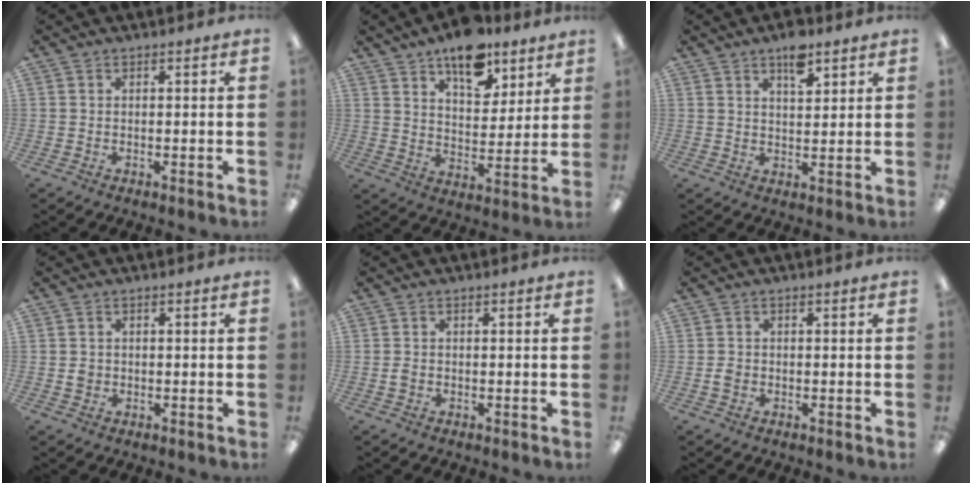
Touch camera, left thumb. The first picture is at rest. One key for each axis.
{"total": 13.7, "fx": 9.9, "fy": 6.7, "fz": 6.7, "tx": -0.080, "ty": -0.057, "tz": 0.173}
{"total": 6.6, "fx": 4.6, "fy": 2.7, "fz": 3.8, "tx": -0.045, "ty": -0.024, "tz": 0.075}
{"total": 1.6, "fx": 0.1, "fy": 1.4, "fz": 0.7, "tx": -0.016, "ty": 0.006, "tz": 0.001}
{"total": 1.4, "fx": -0.1, "fy": 1.0, "fz": 1.0, "tx": -0.021, "ty": 0.004, "tz": -0.003}
{"total": 1.6, "fx": -0.2, "fy": 1.3, "fz": 0.9, "tx": -0.018, "ty": 0.004, "tz": -0.006}